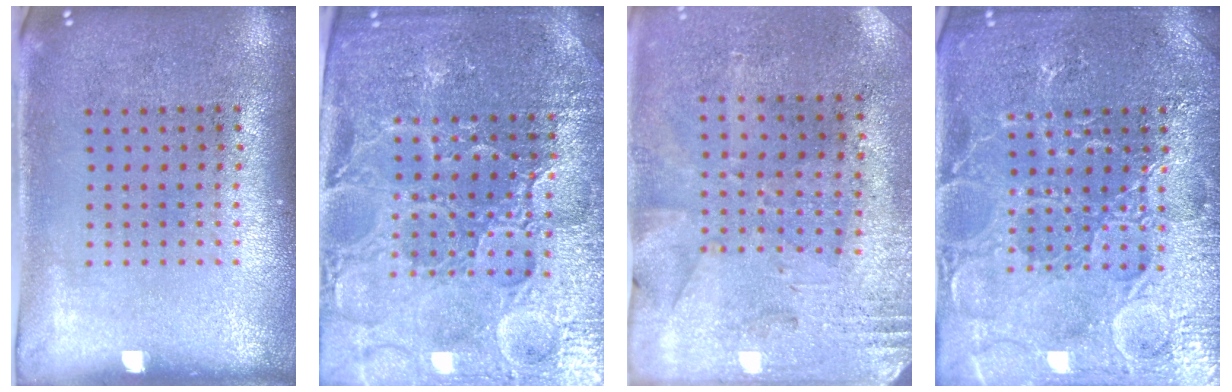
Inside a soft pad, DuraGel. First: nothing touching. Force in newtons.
{"total": 5.1, "press": 4.8, "slide": 1.8}
{"total": 2.7, "press": 2.3, "slide": 1.5}
{"total": 4.5, "press": 4.5, "slide": 0.5}